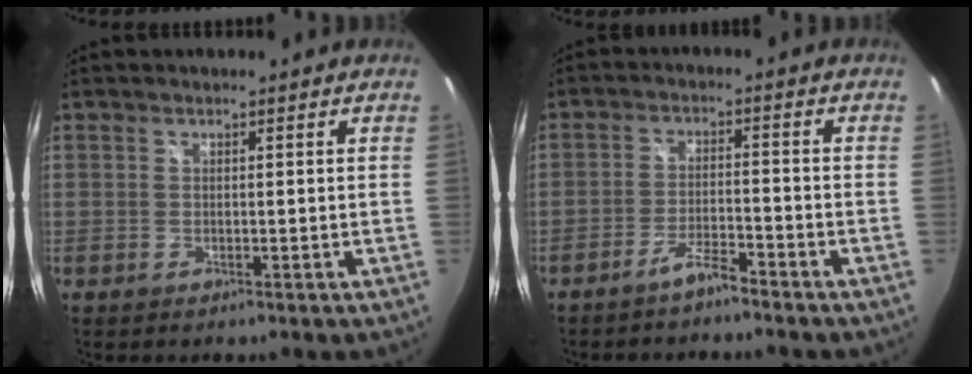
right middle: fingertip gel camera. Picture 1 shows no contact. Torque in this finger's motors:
{"motor_torque": [0.63, -0.56, 0.15, 0.05]}